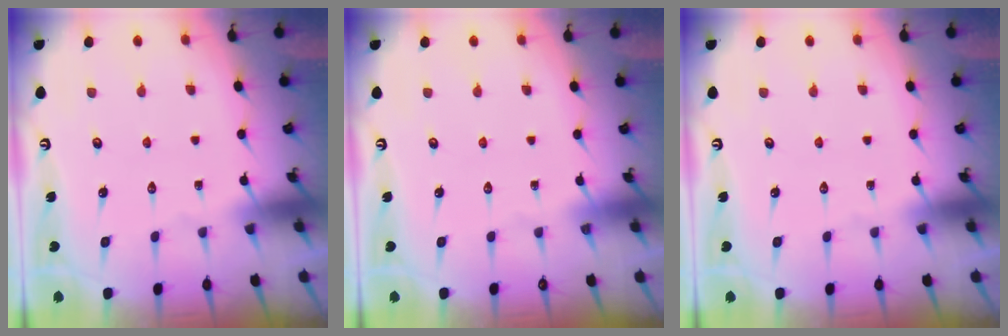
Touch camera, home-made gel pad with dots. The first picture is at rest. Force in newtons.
{"total": 0.0}
{"total": 0.0}